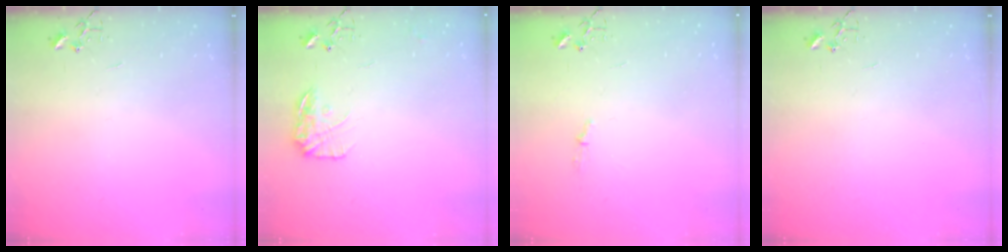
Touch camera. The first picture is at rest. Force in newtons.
{"total": 12.1, "press": 12.1, "slide": 0.5}
{"total": 3.8, "press": 3.7, "slide": 0.5}
{"total": 0.0}